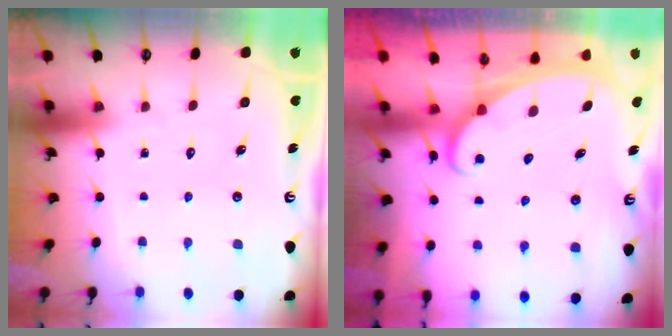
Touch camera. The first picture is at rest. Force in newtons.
{"total": 2.0, "press": 2.0, "slide": 0.1}